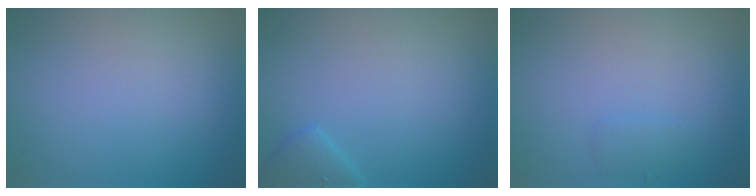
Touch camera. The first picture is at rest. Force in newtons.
{"total": 1.8, "press": 1.8, "slide": 0.1}
{"total": 0.9, "press": 0.9, "slide": 0.0}